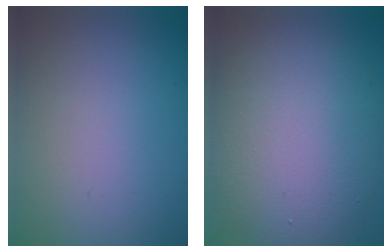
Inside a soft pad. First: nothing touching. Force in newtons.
{"total": 9.5, "press": 9.5, "slide": 0.5}